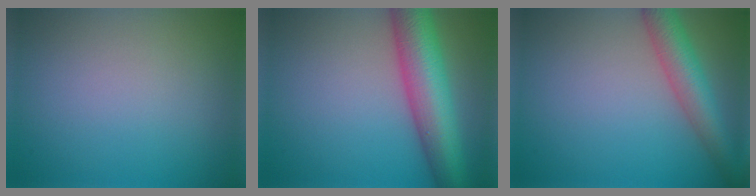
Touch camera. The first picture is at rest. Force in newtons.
{"total": 9.4, "press": 9.4, "slide": 0.3}
{"total": 5.0, "press": 5.0, "slide": 0.2}